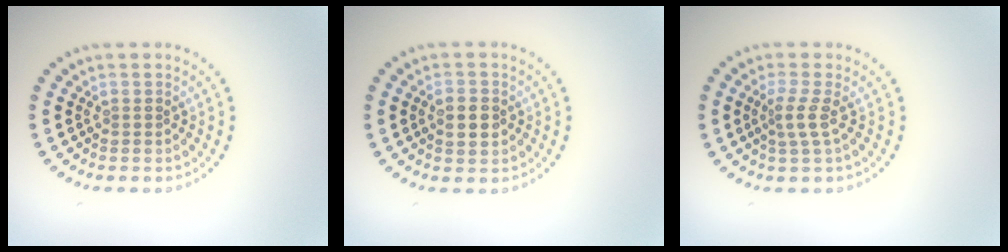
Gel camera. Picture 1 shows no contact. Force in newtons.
{"total": 2.2, "press": 2.2, "slide": 0.1}
{"total": 1.9, "press": 1.3, "slide": 1.4}